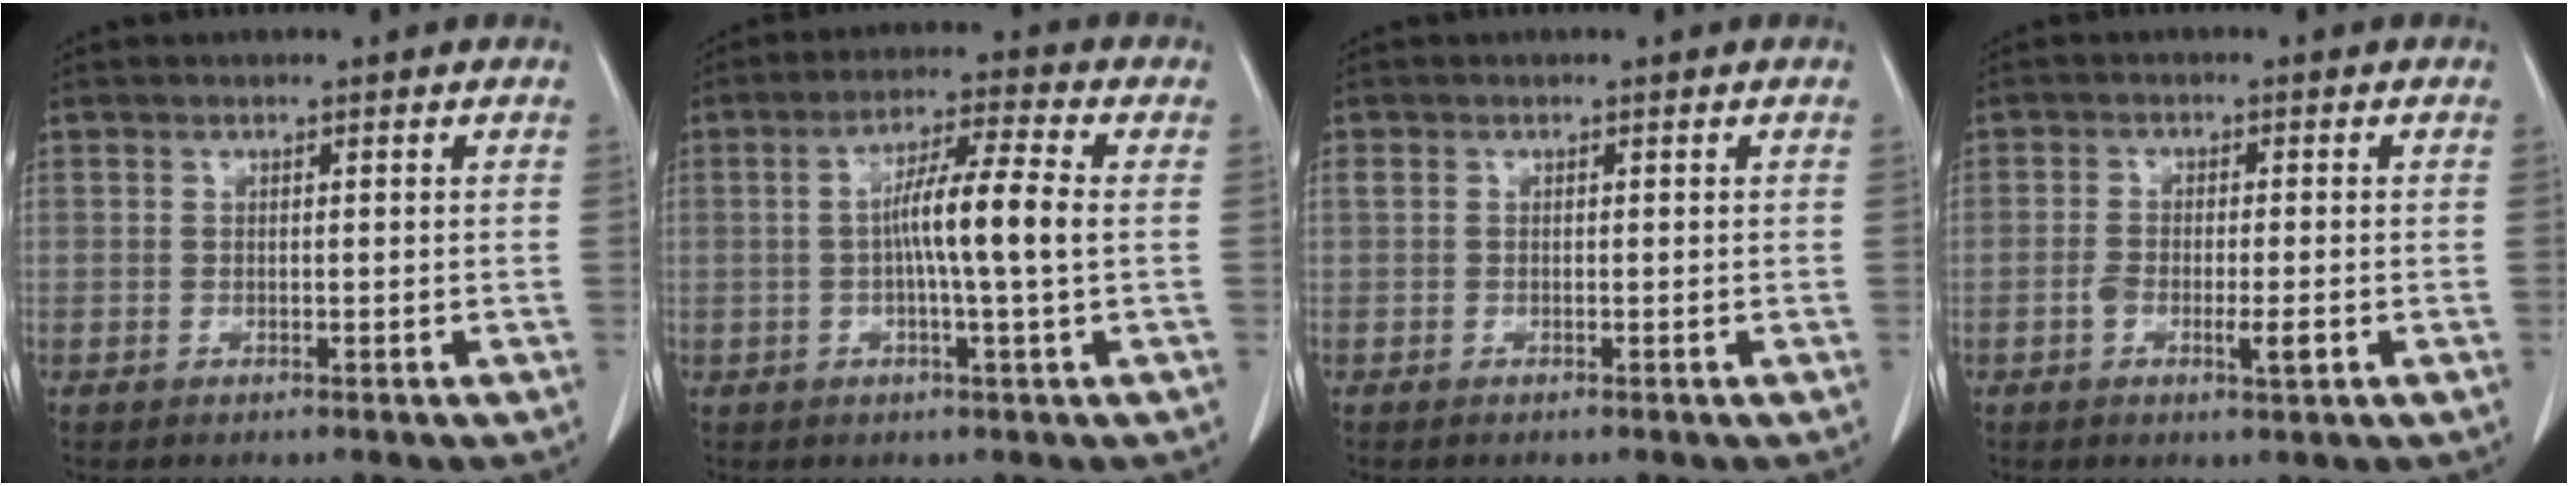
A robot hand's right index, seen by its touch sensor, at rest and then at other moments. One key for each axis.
{"total": 8.5, "fx": 0.1, "fy": -0.4, "fz": 8.5, "tx": -0.152, "ty": 0.007, "tz": -0.005}
{"total": 0.7, "fx": 0.2, "fy": 0.6, "fz": 0.4, "tx": -0.009, "ty": 0.013, "tz": 0.004}
{"total": 4.2, "fx": -1.4, "fy": 1.1, "fz": 3.8, "tx": -0.065, "ty": -0.002, "tz": -0.020}